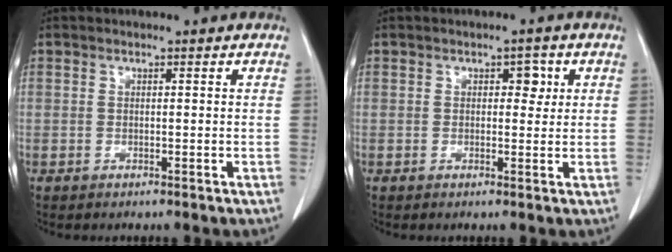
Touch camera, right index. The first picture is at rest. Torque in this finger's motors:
{"motor_torque": [0.04, 0.07, 0.01, 0.00]}